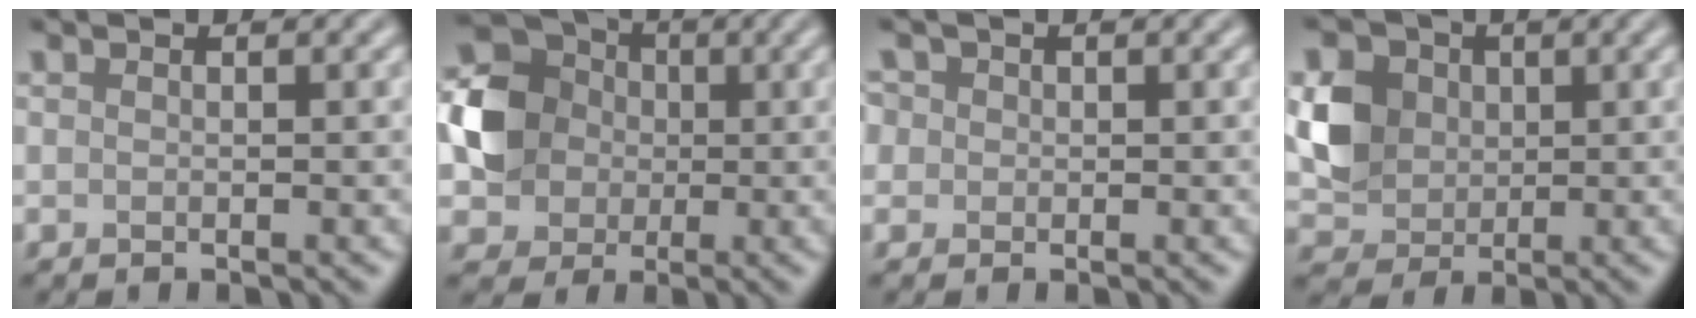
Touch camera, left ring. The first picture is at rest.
{"total": 7.1, "force": [0.4, 6.4, 3.1], "torque": [-0.054, 0.008, -0.006]}
{"total": 2.7, "force": [1.0, 2.3, 1.1], "torque": [-0.016, 0.017, 0.005]}
{"total": 4.9, "force": [0.7, 4.2, 2.3], "torque": [-0.051, 0.003, 0.012]}